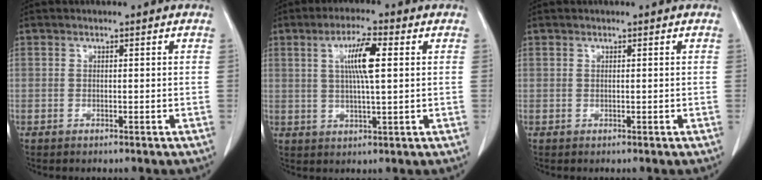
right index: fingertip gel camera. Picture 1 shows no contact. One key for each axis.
{"total": 6.8, "fx": 1.7, "fy": 0.6, "fz": 6.6, "tx": -0.121, "ty": 0.004, "tz": 0.030}
{"total": 0.0}